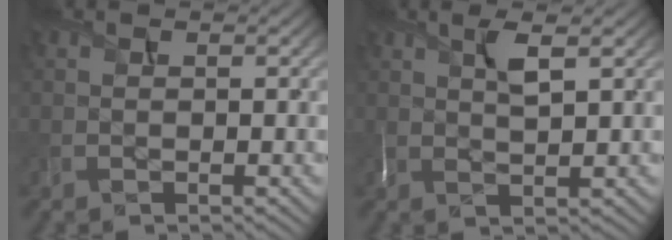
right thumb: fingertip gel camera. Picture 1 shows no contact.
{"total": 3.5, "force": [1.6, 0.7, 3.0], "torque": [-0.070, 0.003, 0.033]}